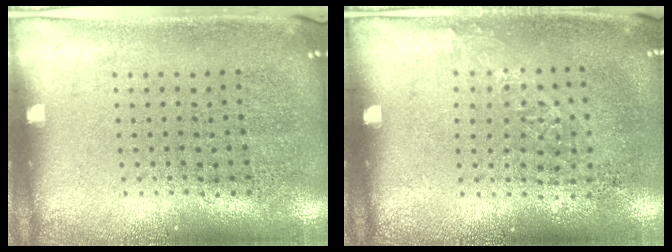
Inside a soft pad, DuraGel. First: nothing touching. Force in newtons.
{"total": 0.9, "press": 0.7, "slide": 0.5}